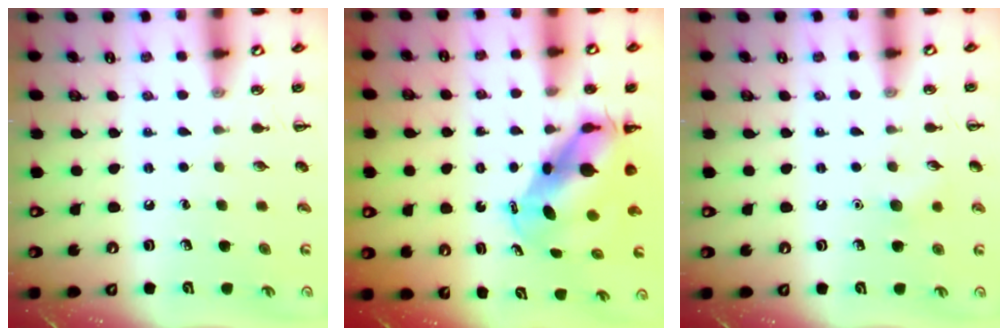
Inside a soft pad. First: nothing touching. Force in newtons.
{"total": 7.3, "press": 7.0, "slide": 2.1}
{"total": 6.4, "press": 6.2, "slide": 1.6}